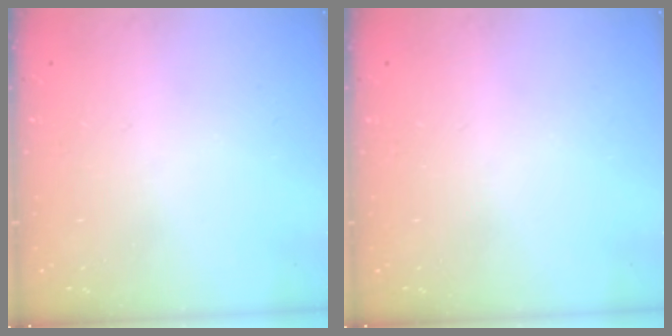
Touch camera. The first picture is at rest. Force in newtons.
{"total": 0.0}